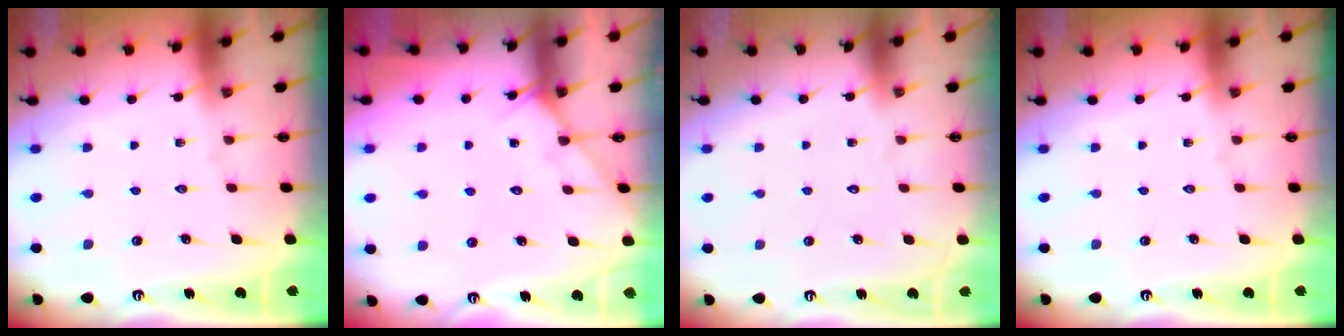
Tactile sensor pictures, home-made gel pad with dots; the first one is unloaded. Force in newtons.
{"total": 5.0, "press": 4.9, "slide": 0.6}
{"total": 1.6, "press": 1.6, "slide": 0.1}
{"total": 0.0}